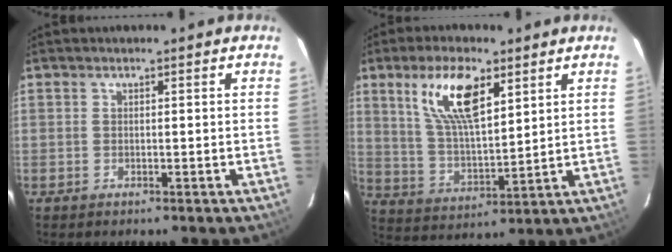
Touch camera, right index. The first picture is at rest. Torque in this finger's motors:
{"motor_torque": [1.12, 0.95, 0.31, 0.13]}